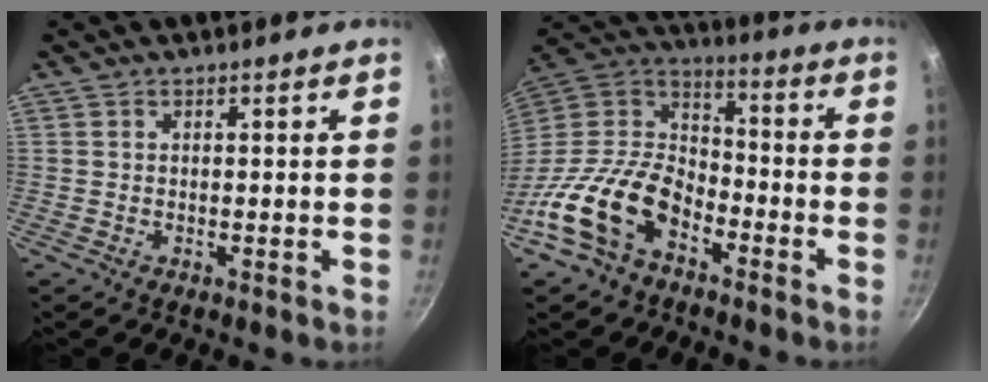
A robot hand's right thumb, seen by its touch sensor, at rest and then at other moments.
{"total": 18.4, "force": [-9.3, 11.5, 11.1], "torque": [-0.184, 0.064, -0.196]}